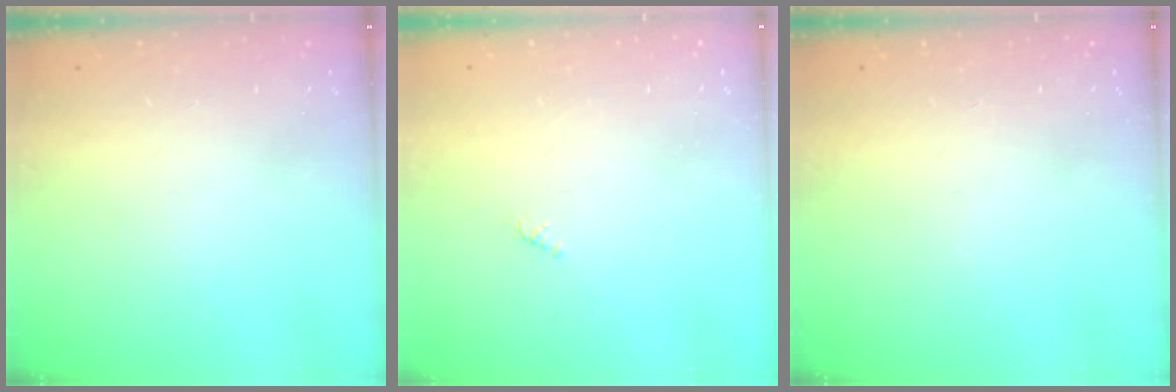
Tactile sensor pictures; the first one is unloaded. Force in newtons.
{"total": 0.8, "press": 0.7, "slide": 0.4}
{"total": 0.0}